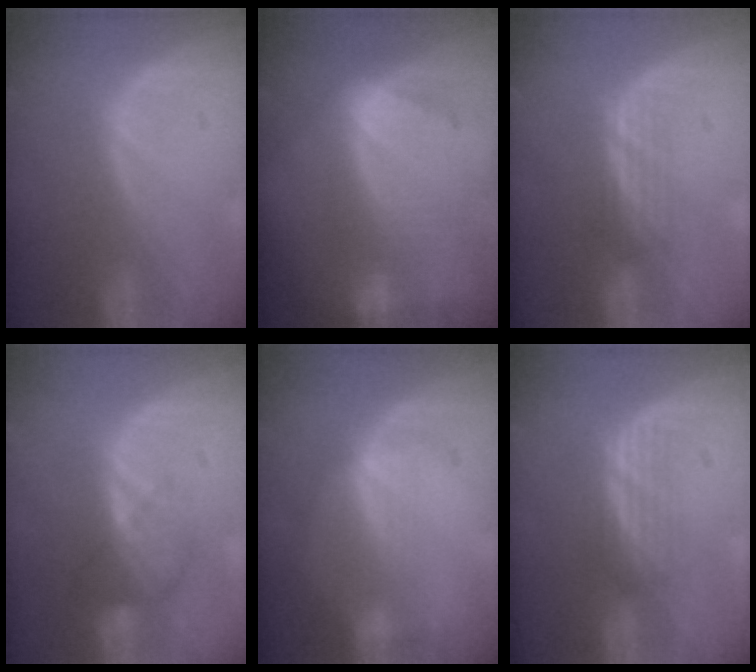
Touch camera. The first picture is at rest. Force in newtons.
{"total": 9.2, "press": 8.1, "slide": 4.5}
{"total": 2.4, "press": 2.3, "slide": 0.5}
{"total": 4.5, "press": 3.9, "slide": 2.3}
{"total": 2.4, "press": 2.4, "slide": 0.4}
{"total": 2.9, "press": 2.6, "slide": 1.2}